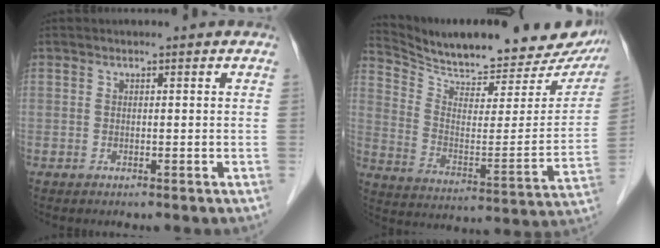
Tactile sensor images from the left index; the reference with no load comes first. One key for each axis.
{"total": 24.7, "fx": 22.4, "fy": 4.8, "fz": 9.3, "tx": -0.150, "ty": -0.059, "tz": 0.307}